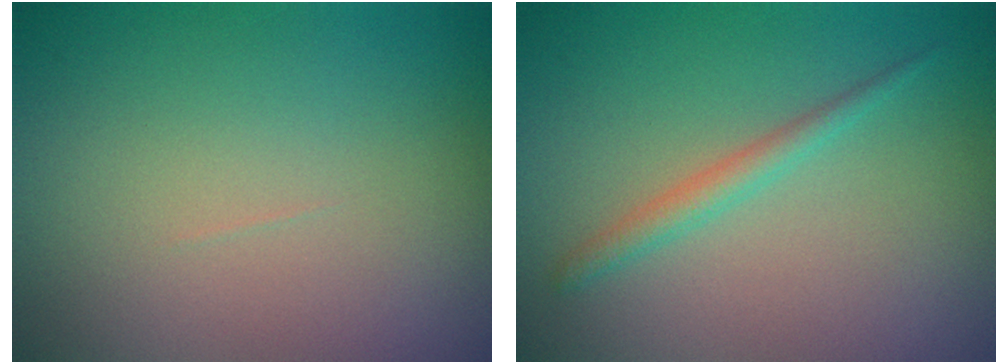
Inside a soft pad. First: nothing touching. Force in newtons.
{"total": 1.6, "press": 1.6, "slide": 0.2}